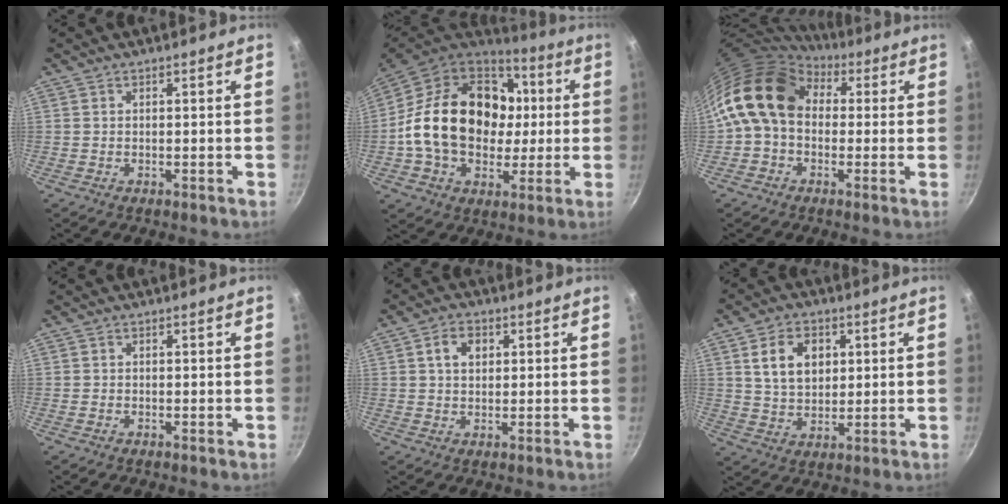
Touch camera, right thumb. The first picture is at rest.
{"total": 26.8, "force": [1.2, 19.9, 17.8], "torque": [-0.287, 0.032, 0.021]}
{"total": 14.1, "force": [2.5, 10.6, 9.0], "torque": [-0.139, 0.024, 0.021]}
{"total": 0.0}
{"total": 4.8, "force": [1.3, 3.4, 3.1], "torque": [-0.036, 0.005, 0.021]}
{"total": 9.5, "force": [2.7, 6.7, 6.1], "torque": [-0.085, -0.005, 0.050]}